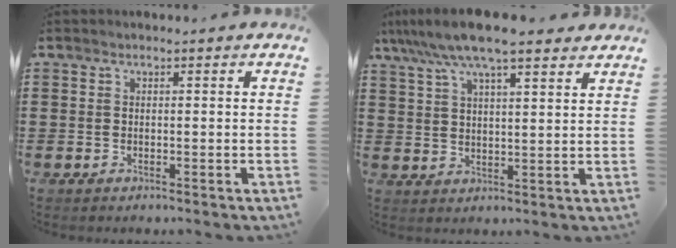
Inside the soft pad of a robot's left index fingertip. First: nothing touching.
{"total": 8.8, "force": [7.0, 1.4, 5.1], "torque": [-0.118, -0.014, 0.125]}